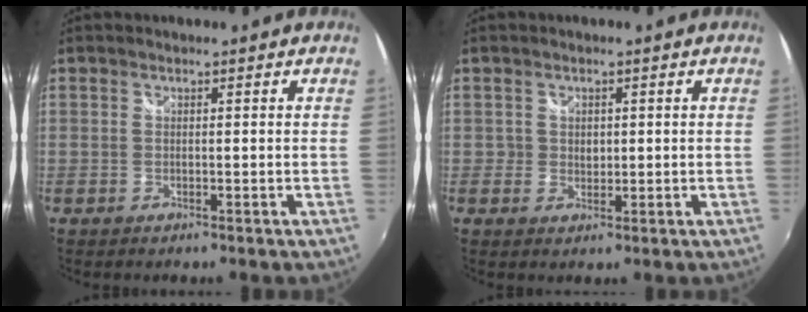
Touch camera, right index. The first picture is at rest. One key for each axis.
{"total": 2.1, "fx": 0.2, "fy": 1.9, "fz": 0.8, "tx": -0.012, "ty": 0.001, "tz": 0.003}